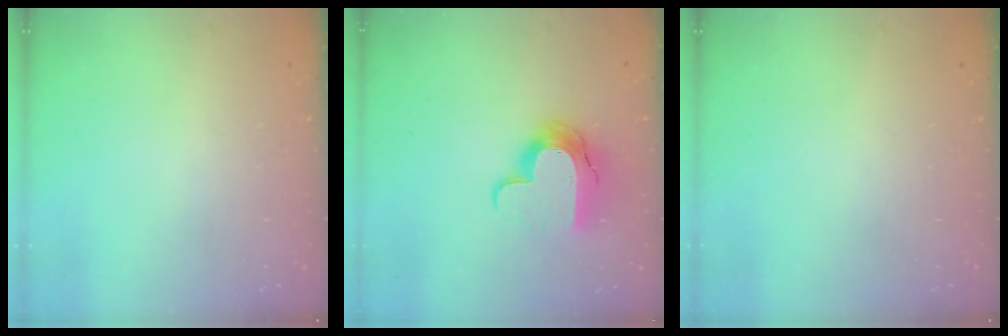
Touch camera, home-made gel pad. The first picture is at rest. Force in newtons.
{"total": 13.0, "press": 13.0, "slide": 1.0}
{"total": 0.0}